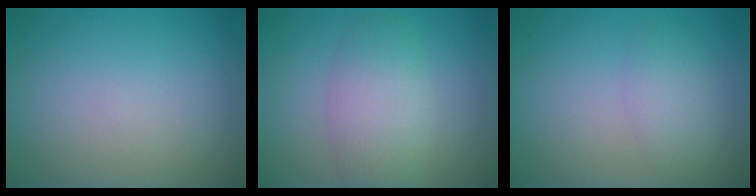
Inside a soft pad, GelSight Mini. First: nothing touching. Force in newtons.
{"total": 4.6, "press": 4.6, "slide": 0.3}
{"total": 2.2, "press": 2.2, "slide": 0.1}